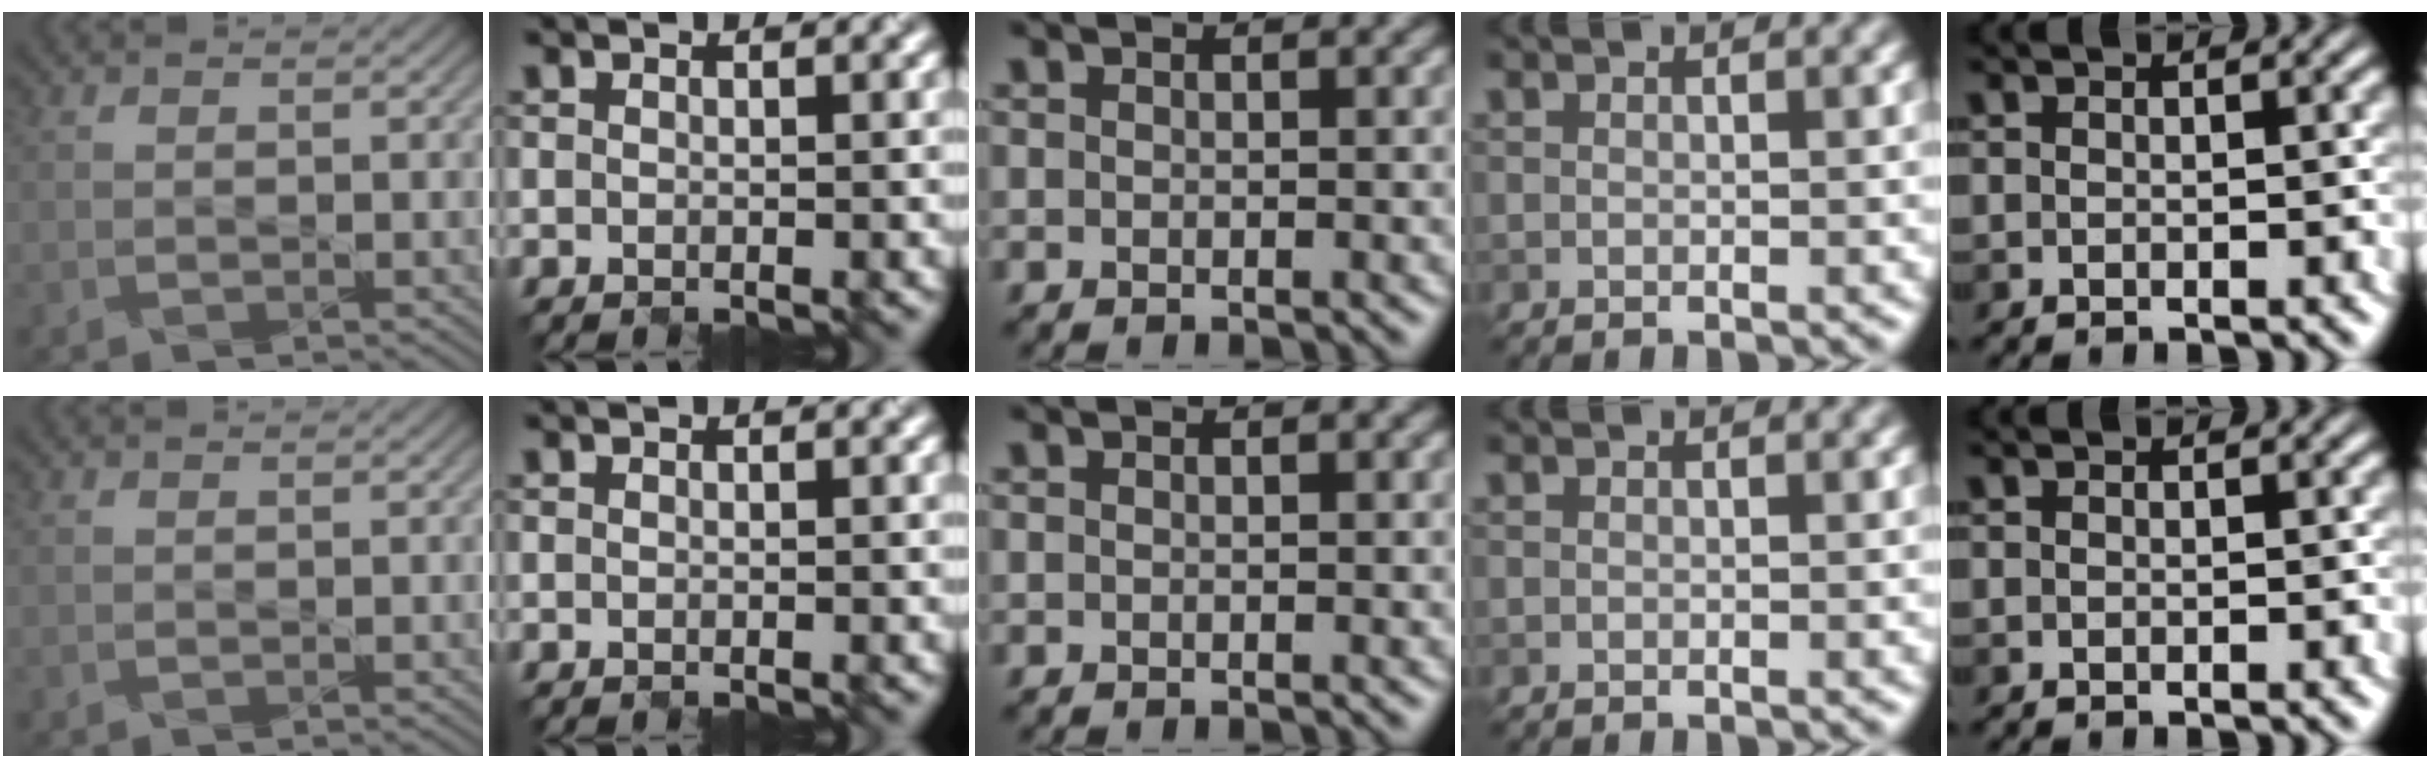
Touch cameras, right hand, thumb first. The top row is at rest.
{}